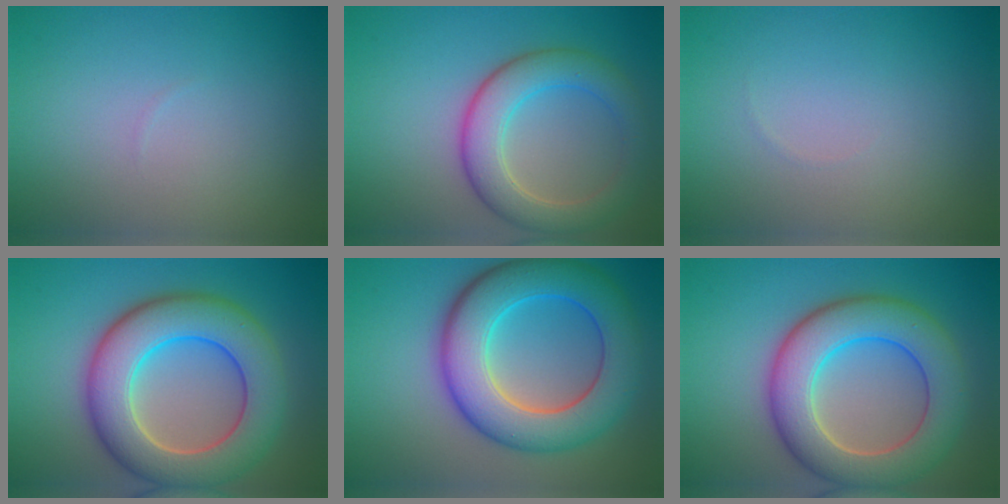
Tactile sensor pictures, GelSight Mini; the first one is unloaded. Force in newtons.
{"total": 5.8, "press": 5.8, "slide": 0.4}
{"total": 0.0}
{"total": 10.3, "press": 10.3, "slide": 0.9}
{"total": 10.0, "press": 10.0, "slide": 0.4}
{"total": 9.2, "press": 9.2, "slide": 0.6}